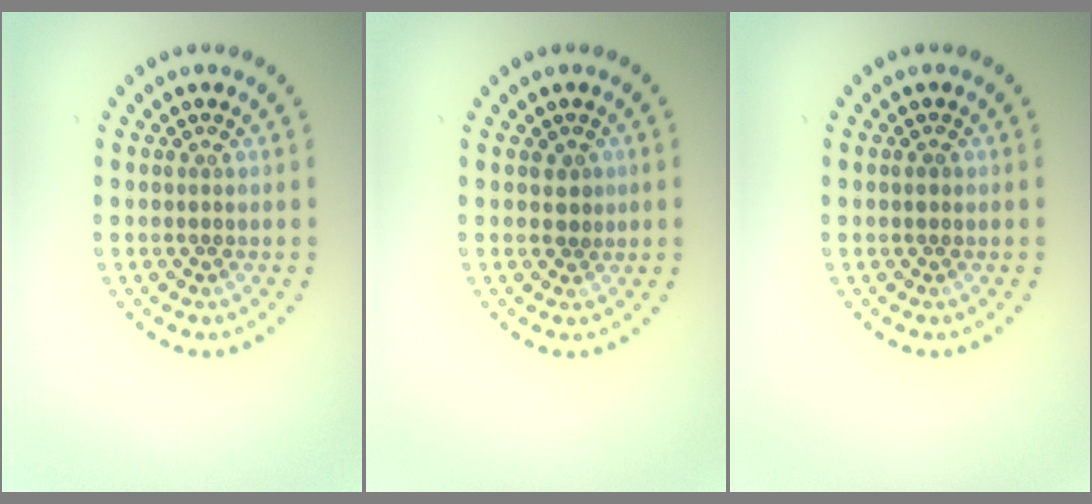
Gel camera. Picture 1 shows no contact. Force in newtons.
{"total": 1.1, "press": 1.0, "slide": 0.5}
{"total": 0.8, "press": 0.8, "slide": 0.1}